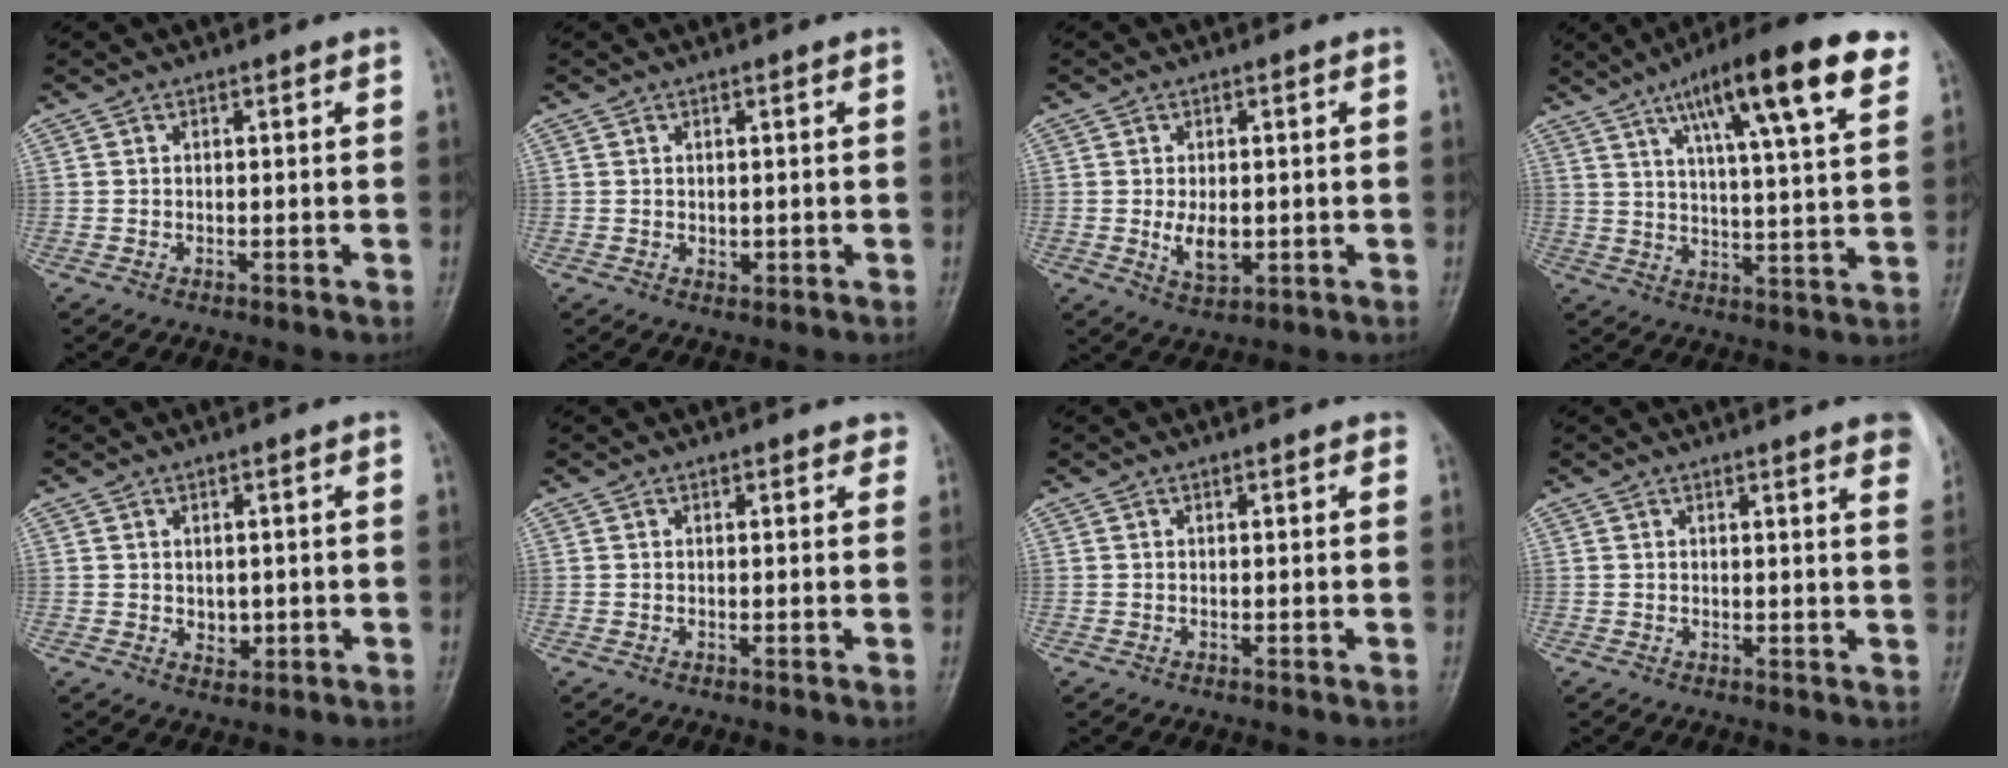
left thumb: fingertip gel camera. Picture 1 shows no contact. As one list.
[{"total": 1.2, "force": [0.1, 0.9, 0.9], "torque": [-0.008, -0.002, 0.004]}, {"total": 5.3, "force": [-0.4, 3.0, 4.3], "torque": [-0.063, -0.009, 0.001]}, {"total": 19.3, "force": [10.5, 3.8, 15.8], "torque": [-0.222, -0.021, 0.158]}, {"total": 2.1, "force": [0.0, 1.6, 1.4], "torque": [-0.012, -0.003, 0.005]}, {"total": 1.8, "force": [1.3, 0.9, 0.9], "torque": [0.004, -0.002, 0.009]}, {"total": 1.1, "force": [0.7, 0.4, 0.8], "torque": [-0.009, -0.001, 0.007]}, {"total": 7.2, "force": [4.9, 0.9, 5.2], "torque": [-0.047, -0.009, 0.043]}]